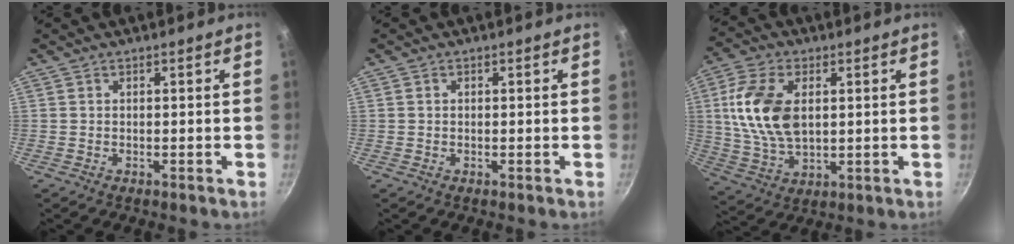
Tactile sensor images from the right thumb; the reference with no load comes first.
{"total": 0.6, "force": [0.1, 0.5, 0.3], "torque": [-0.004, 0.004, 0.002]}
{"total": 14.3, "force": [2.5, 8.6, 11.2], "torque": [-0.208, -0.007, 0.052]}